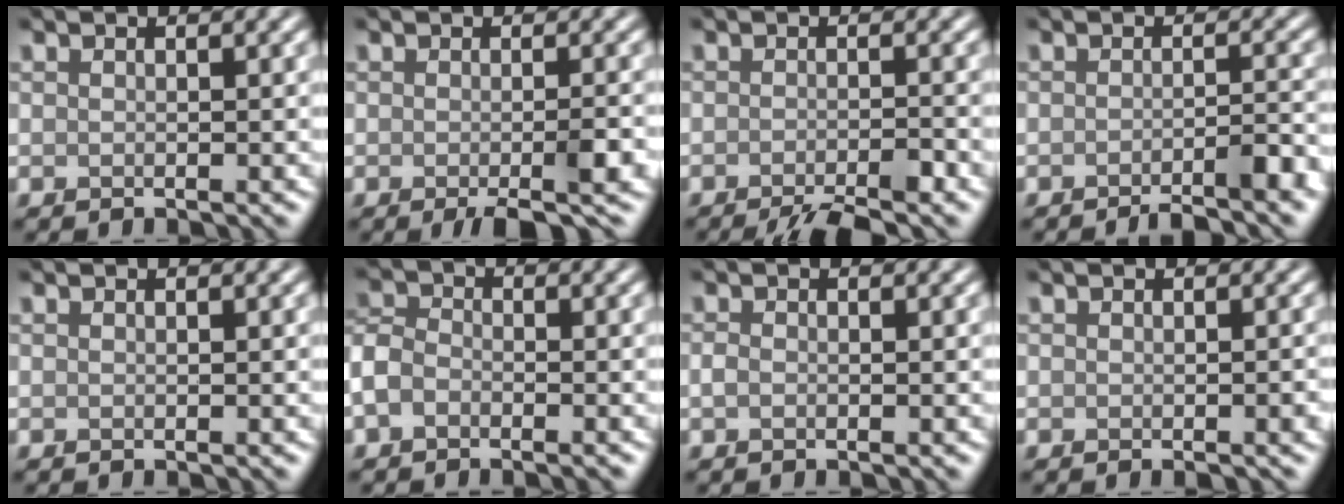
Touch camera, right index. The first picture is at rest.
{"total": 3.3, "force": [-1.5, 0.5, 2.9], "torque": [-0.044, -0.004, -0.025]}
{"total": 4.3, "force": [-3.2, 0.6, 2.8], "torque": [-0.036, 0.000, -0.055]}
{"total": 3.5, "force": [-2.6, 0.5, 2.3], "torque": [-0.022, 0.008, -0.045]}
{"total": 0.0}
{"total": 3.4, "force": [-2.0, 2.1, 1.8], "torque": [-0.037, 0.007, -0.051]}
{"total": 0.7, "force": [-0.3, 0.4, 0.5], "torque": [-0.011, 0.000, -0.007]}
{"total": 1.2, "force": [-0.5, 0.4, 1.0], "torque": [-0.012, -0.003, -0.004]}